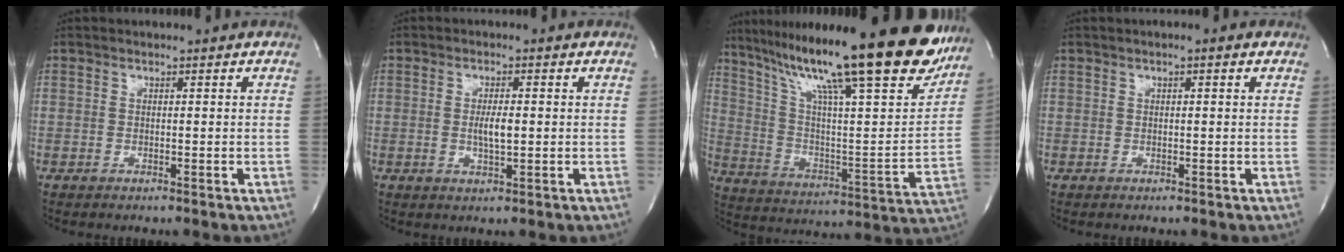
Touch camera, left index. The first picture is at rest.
{"total": 3.4, "force": [-0.1, 0.7, 3.3], "torque": [-0.062, -0.002, 0.000]}
{"total": 31.0, "force": [24.0, 3.5, 19.4], "torque": [-0.321, -0.036, 0.347]}
{"total": 1.4, "force": [0.6, 0.3, 1.2], "torque": [-0.023, 0.009, 0.006]}